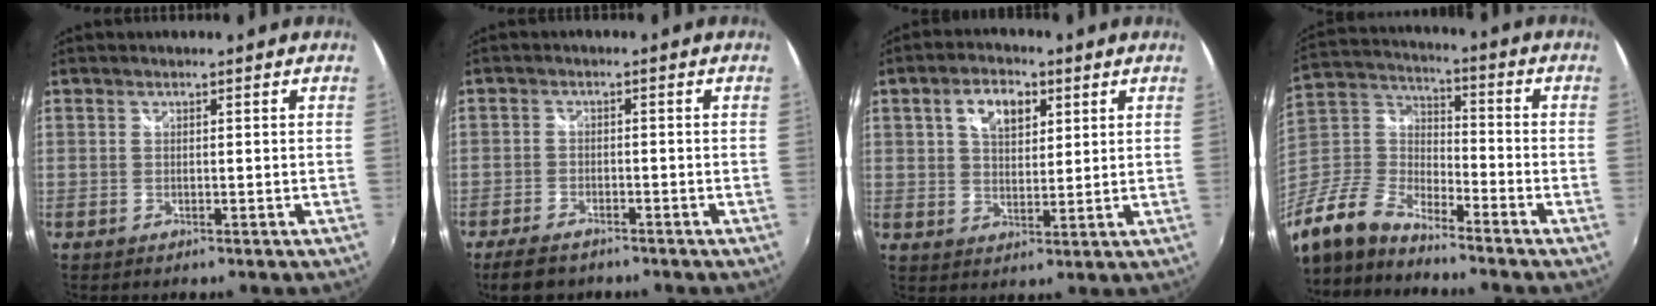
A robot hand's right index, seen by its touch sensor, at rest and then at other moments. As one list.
[{"total": 6.4, "force": [-5.1, 2.7, 2.8], "torque": [-0.079, -0.008, -0.089]}, {"total": 7.2, "force": [3.0, 4.2, 5.1], "torque": [-0.086, 0.017, 0.051]}, {"total": 13.9, "force": [-10.6, 5.4, 7.2], "torque": [-0.176, -0.001, -0.220]}]